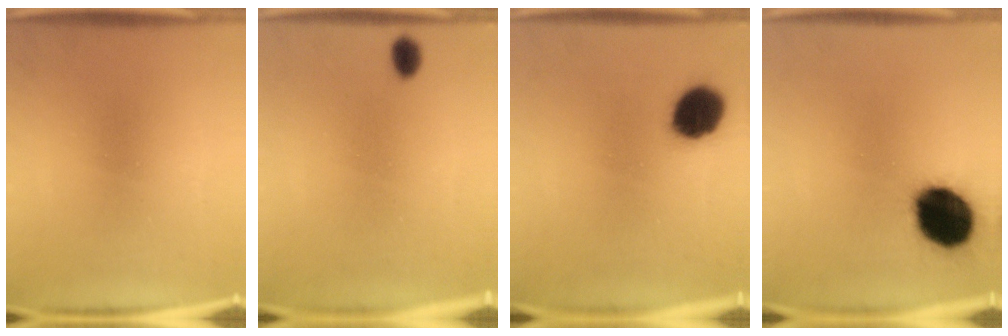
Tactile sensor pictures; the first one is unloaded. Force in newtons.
{"total": 1.7}
{"total": 10.7}
{"total": 19.4}